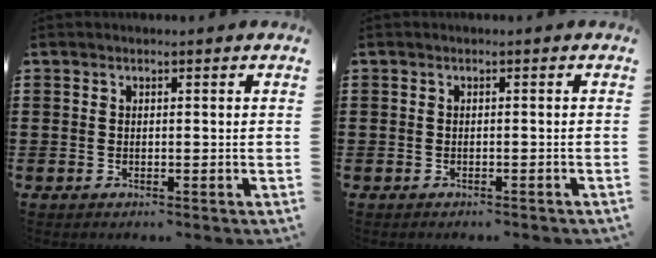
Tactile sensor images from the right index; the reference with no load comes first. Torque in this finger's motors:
{"motor_torque": [1.18, 0.95, 0.04, 0.01]}